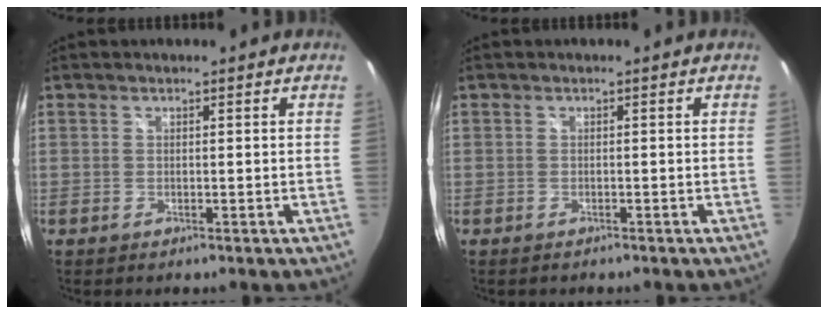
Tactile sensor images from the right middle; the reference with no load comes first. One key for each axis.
{"total": 0.6, "fx": -0.6, "fy": 0.2, "fz": 0.2, "tx": -0.004, "ty": 0.000, "tz": -0.009}